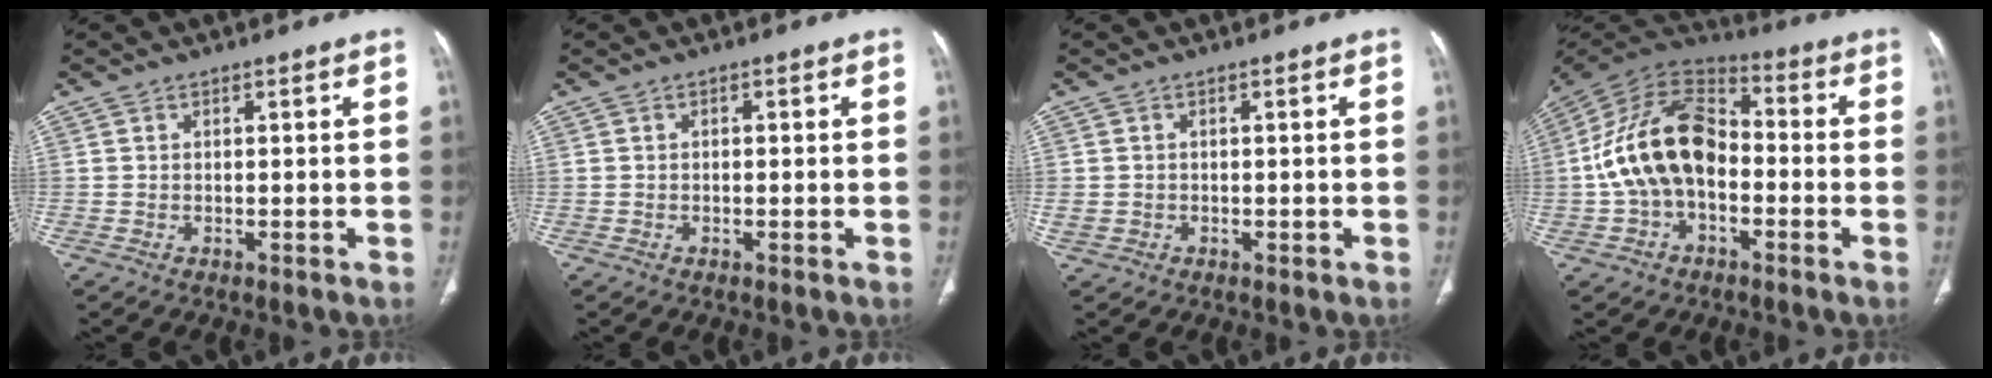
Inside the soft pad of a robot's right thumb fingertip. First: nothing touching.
{"total": 0.5, "force": [0.0, 0.4, 0.4], "torque": [-0.005, 0.001, -0.003]}
{"total": 2.2, "force": [-0.2, 1.9, 0.9], "torque": [-0.019, 0.004, 0.002]}
{"total": 17.8, "force": [-2.1, 11.5, 13.4], "torque": [-0.239, 0.046, -0.044]}